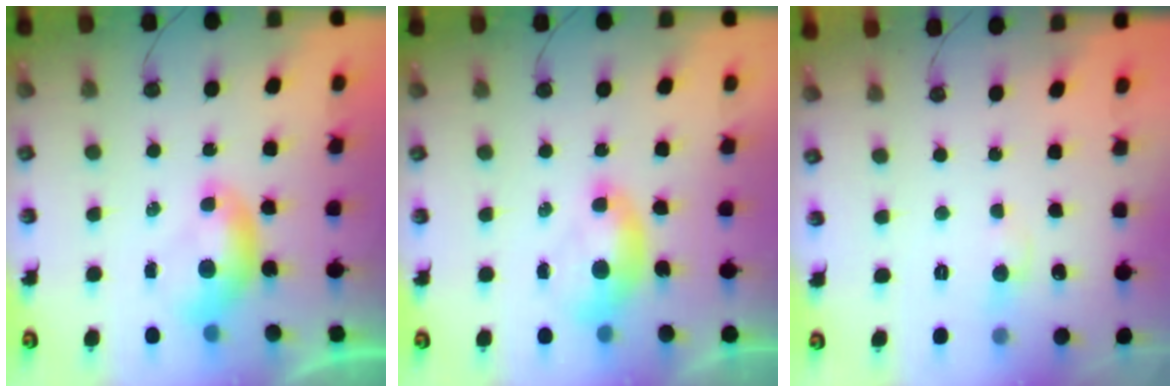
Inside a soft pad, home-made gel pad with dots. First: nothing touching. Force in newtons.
{"total": 1.5, "press": 1.4, "slide": 0.6}
{"total": 2.8, "press": 2.6, "slide": 0.9}